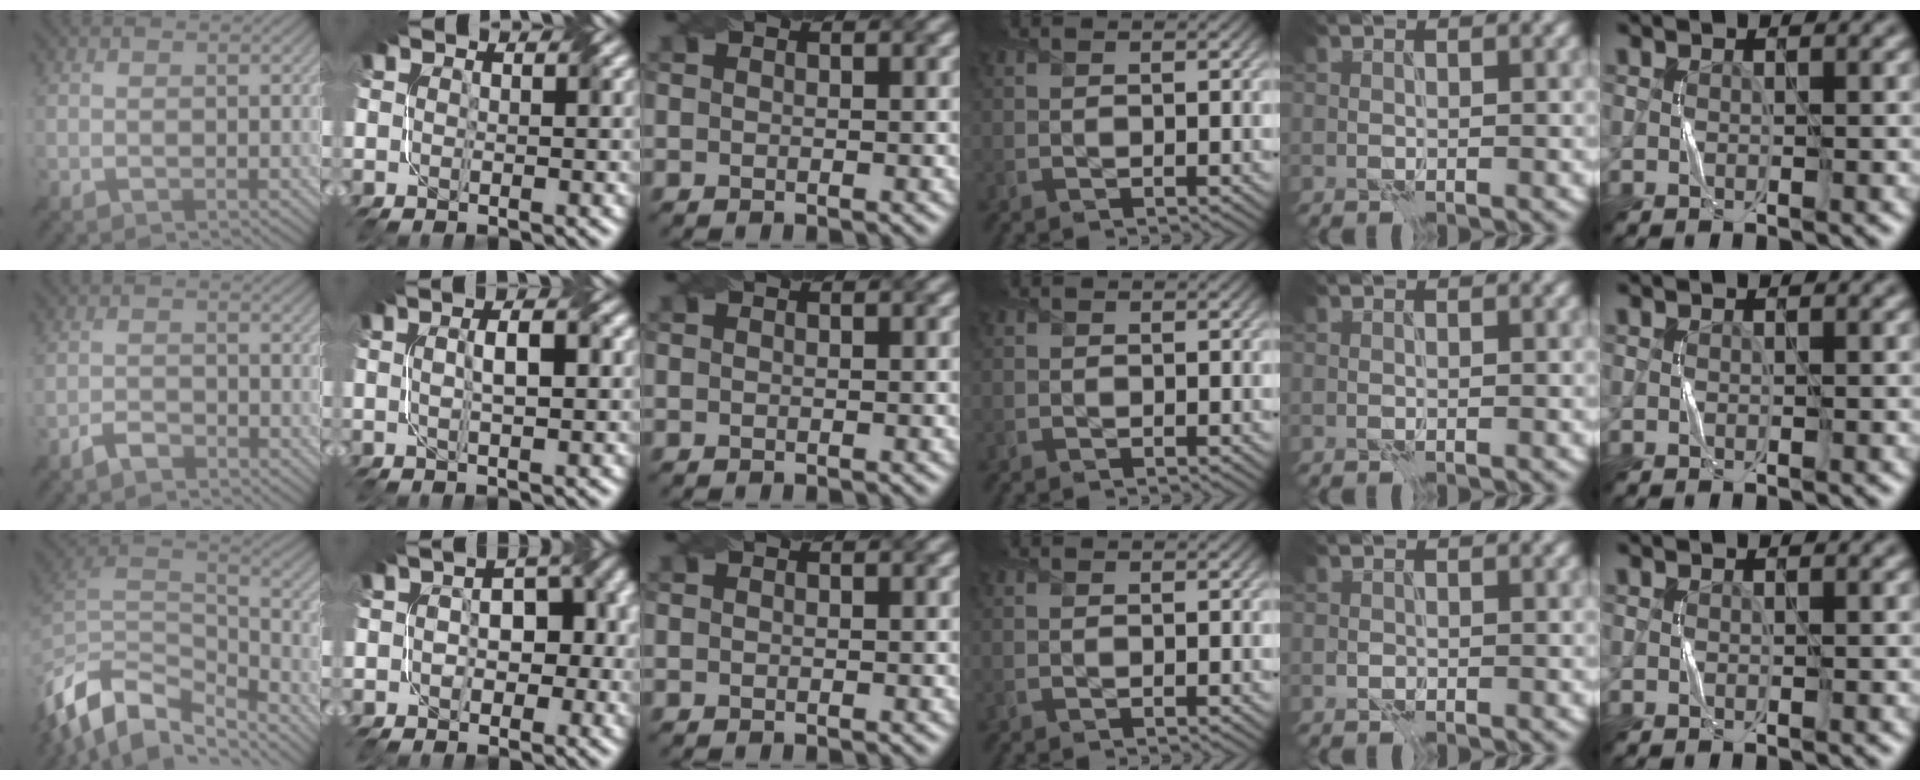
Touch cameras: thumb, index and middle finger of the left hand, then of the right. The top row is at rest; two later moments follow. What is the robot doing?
{"motion": "twist", "object": "screw"}